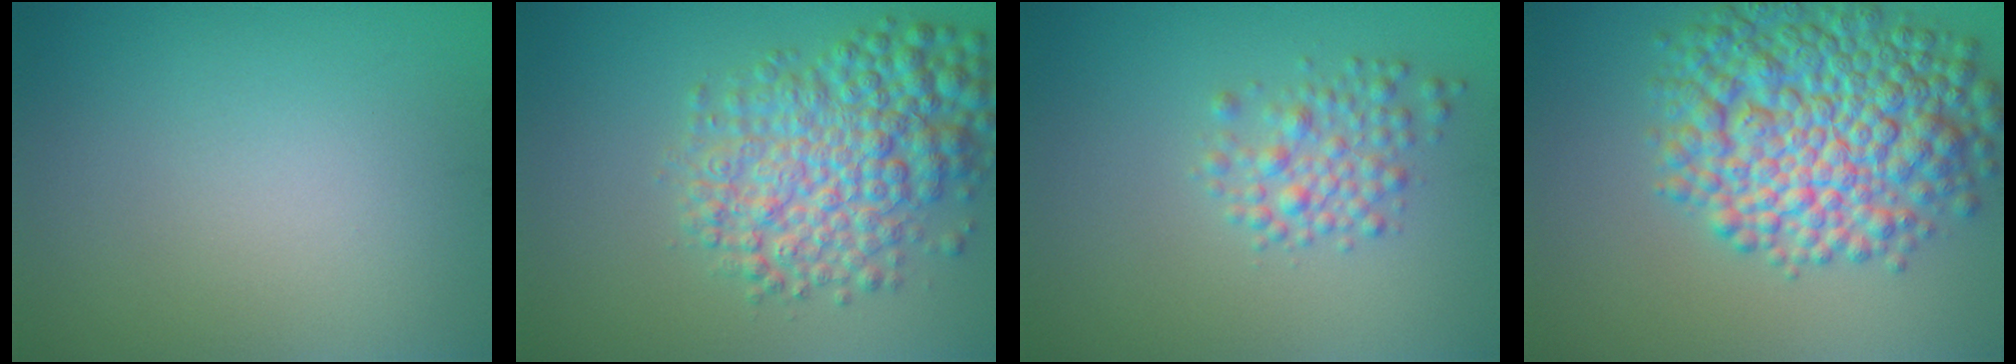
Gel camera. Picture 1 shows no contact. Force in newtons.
{"total": 7.4, "press": 7.4, "slide": 0.2}
{"total": 2.6, "press": 2.6, "slide": 0.1}
{"total": 9.8, "press": 9.8, "slide": 0.2}